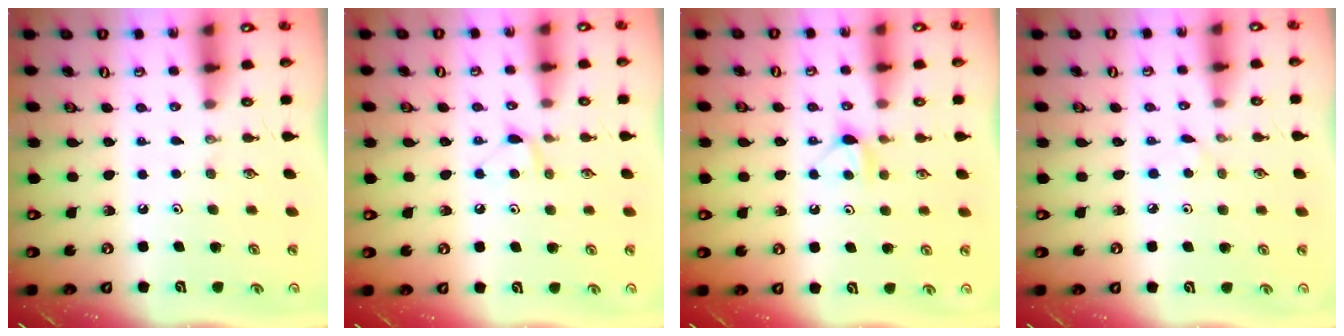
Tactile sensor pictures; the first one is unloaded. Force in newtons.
{"total": 6.2, "press": 6.2, "slide": 0.8}
{"total": 6.1, "press": 6.1, "slide": 0.6}
{"total": 2.7, "press": 2.7, "slide": 0.3}